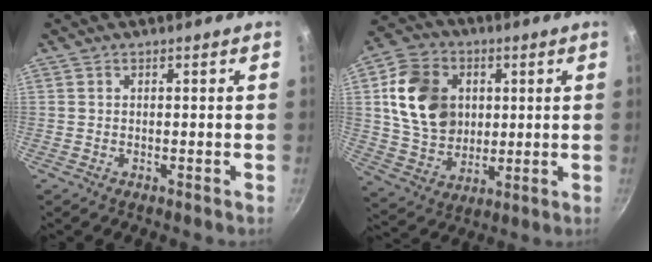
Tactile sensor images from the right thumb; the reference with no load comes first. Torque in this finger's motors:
{"motor_torque": [-0.78, 1.31, 0.68, -0.35, 0.07]}